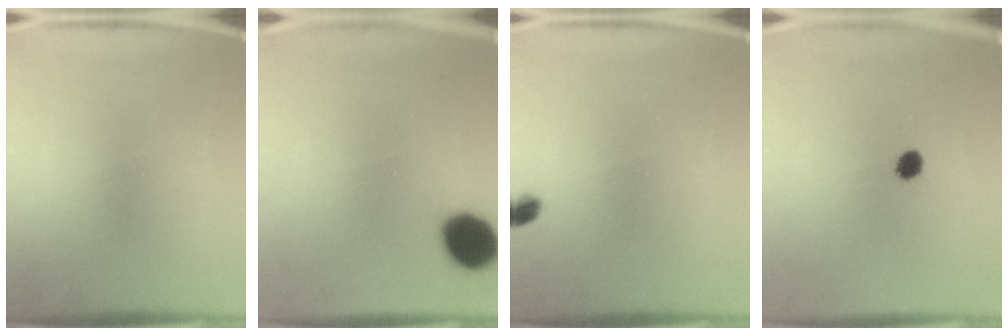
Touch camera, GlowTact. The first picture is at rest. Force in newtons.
{"total": 11.3}
{"total": 1.8}
{"total": 2.8}